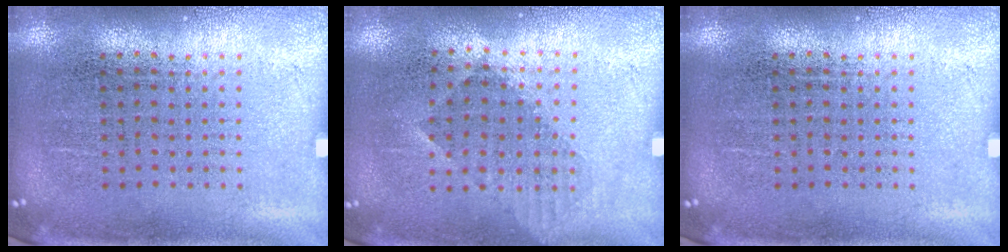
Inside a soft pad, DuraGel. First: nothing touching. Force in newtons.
{"total": 0.9, "press": 0.7, "slide": 0.6}
{"total": 0.0}